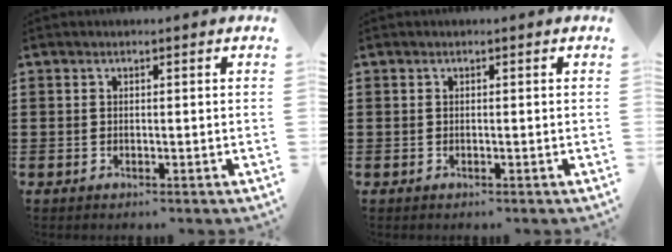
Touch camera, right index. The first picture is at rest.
{"total": 0.0}